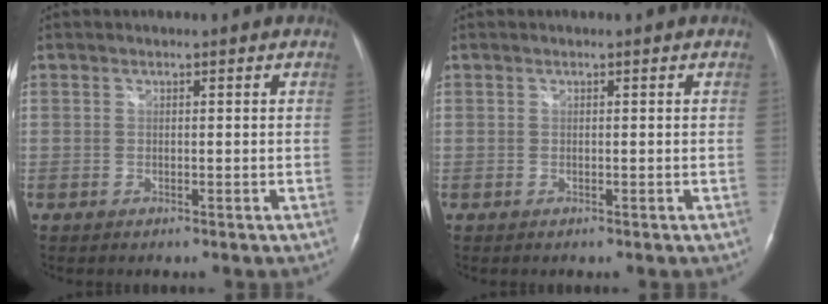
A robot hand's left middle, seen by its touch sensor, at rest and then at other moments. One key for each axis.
{"total": 0.0}